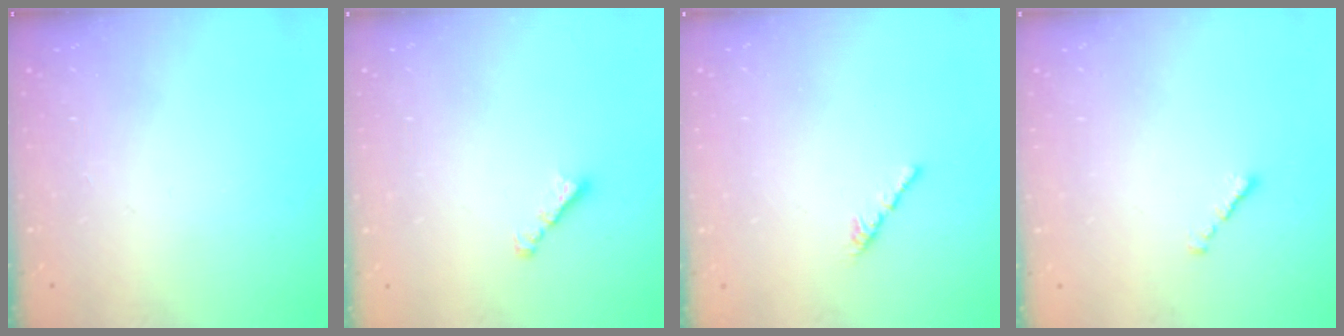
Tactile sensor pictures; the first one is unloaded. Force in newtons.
{"total": 2.2, "press": 2.1, "slide": 0.6}
{"total": 2.1, "press": 2.0, "slide": 0.7}
{"total": 1.3, "press": 1.1, "slide": 0.6}